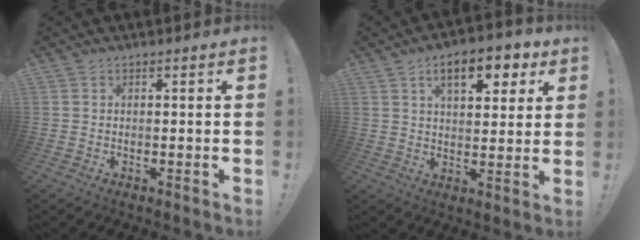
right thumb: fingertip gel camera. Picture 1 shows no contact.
{"total": 12.1, "force": [5.7, 5.5, 9.1], "torque": [-0.123, -0.020, 0.093]}